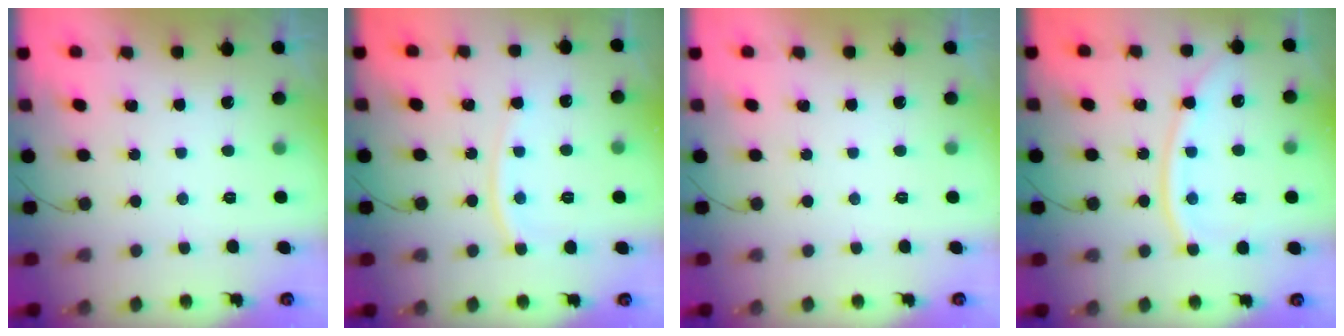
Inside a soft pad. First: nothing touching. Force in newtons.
{"total": 7.9, "press": 7.8, "slide": 1.1}
{"total": 0.0}
{"total": 12.2, "press": 12.1, "slide": 1.5}